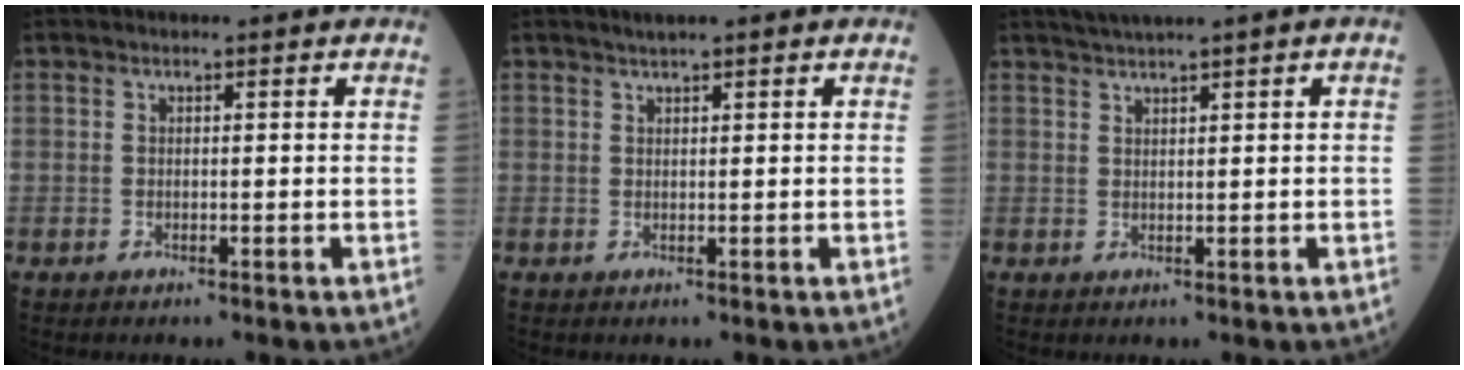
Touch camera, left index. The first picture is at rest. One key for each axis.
{"total": 1.5, "fx": 1.2, "fy": 0.1, "fz": 0.9, "tx": -0.019, "ty": 0.008, "tz": 0.021}
{"total": 3.0, "fx": 2.1, "fy": -0.6, "fz": 2.0, "tx": -0.043, "ty": 0.011, "tz": 0.044}